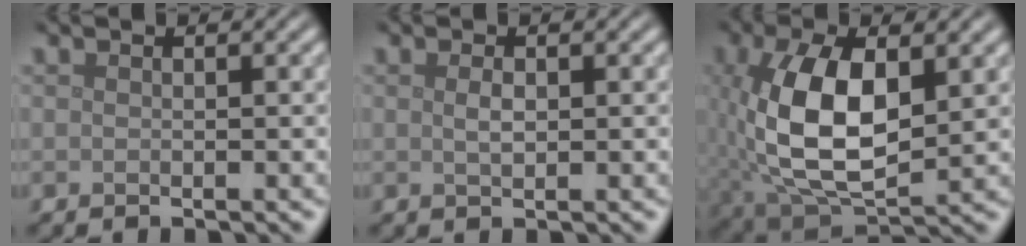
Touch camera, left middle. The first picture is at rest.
{"total": 1.1, "force": [0.2, 0.5, 1.0], "torque": [-0.023, -0.001, 0.006]}
{"total": 10.0, "force": [0.8, 5.4, 8.4], "torque": [-0.185, -0.010, 0.024]}